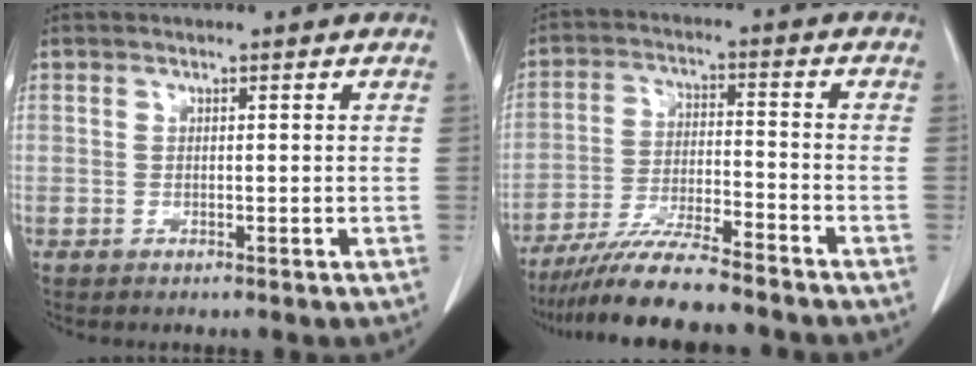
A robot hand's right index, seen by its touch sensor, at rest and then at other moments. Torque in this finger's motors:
{"motor_torque": [0.66, -0.79, 0.65, 0.20]}